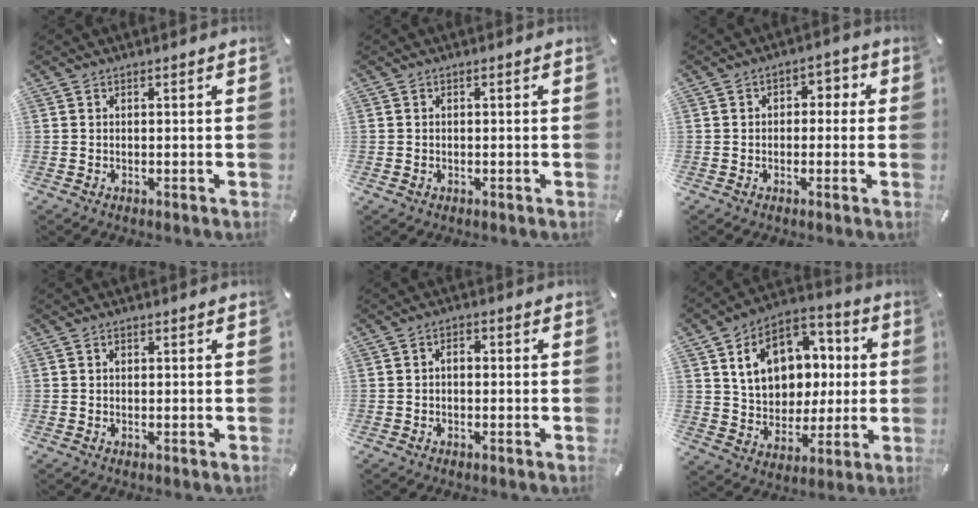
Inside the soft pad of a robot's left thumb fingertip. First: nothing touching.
{"total": 0.6, "force": [-0.2, 0.5, 0.2], "torque": [-0.003, 0.003, -0.005]}
{"total": 3.2, "force": [-1.2, 2.5, 1.5], "torque": [-0.022, 0.016, -0.031]}
{"total": 0.6, "force": [0.2, 0.5, 0.3], "torque": [-0.007, 0.002, 0.002]}
{"total": 1.9, "force": [-0.5, 1.2, 1.4], "torque": [-0.027, 0.009, -0.013]}
{"total": 15.0, "force": [3.5, 12.5, 7.5], "torque": [-0.126, -0.002, 0.073]}